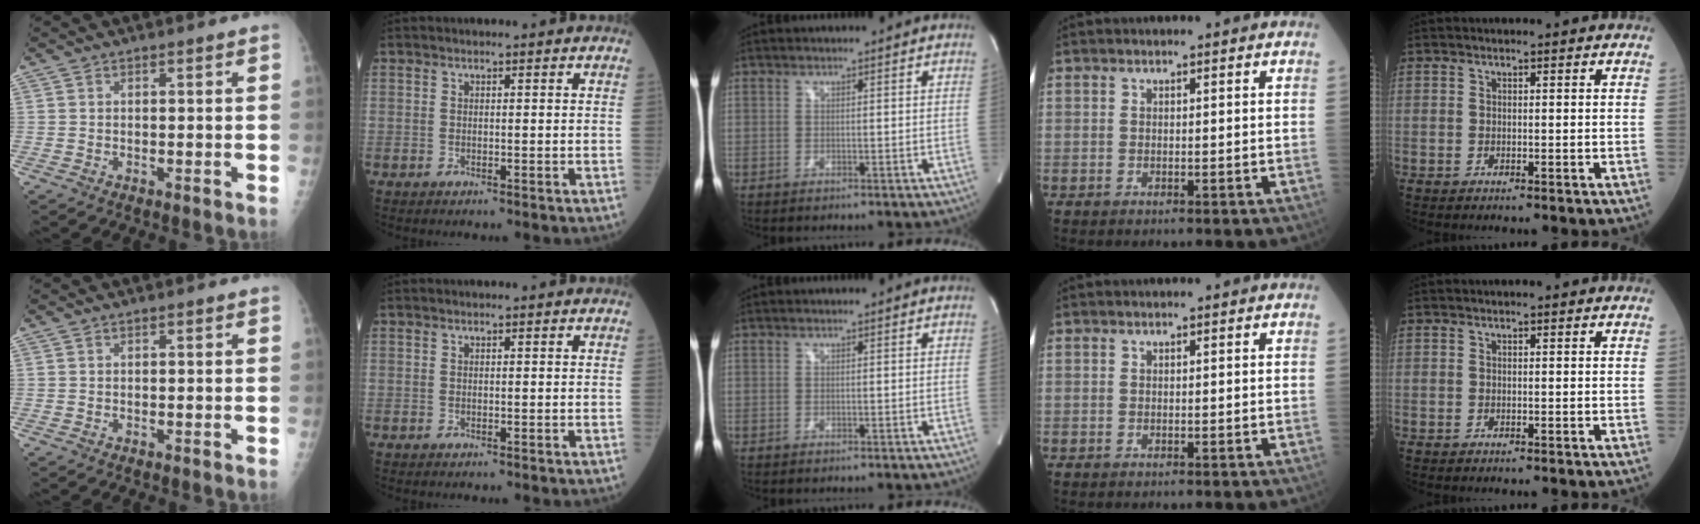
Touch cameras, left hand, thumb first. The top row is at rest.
{}